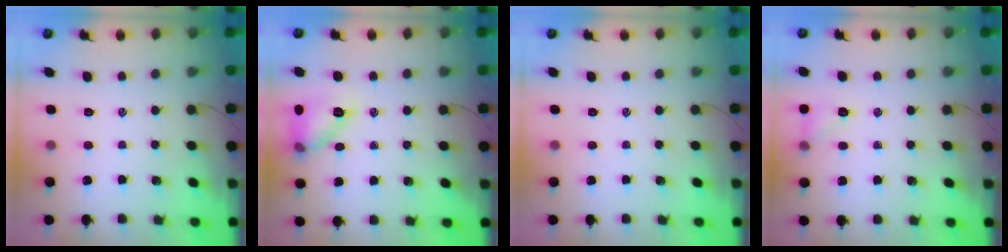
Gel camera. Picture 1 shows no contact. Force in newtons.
{"total": 11.5, "press": 11.5, "slide": 0.6}
{"total": 0.0}
{"total": 7.0, "press": 6.8, "slide": 1.6}